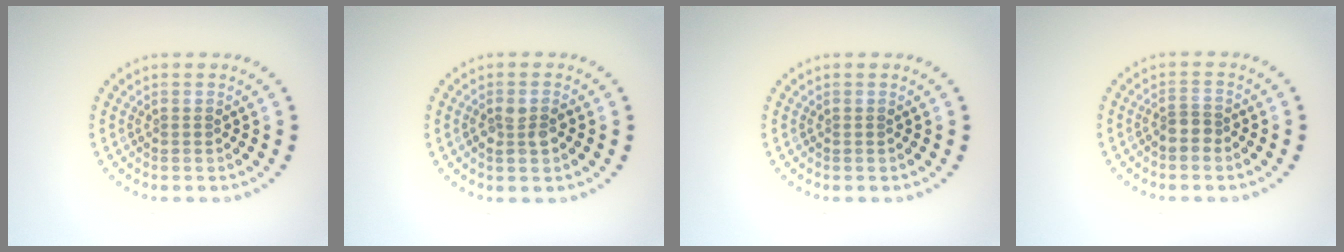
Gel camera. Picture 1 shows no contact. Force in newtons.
{"total": 1.7, "press": 1.7, "slide": 0.3}
{"total": 0.0}
{"total": 1.6, "press": 1.2, "slide": 1.0}